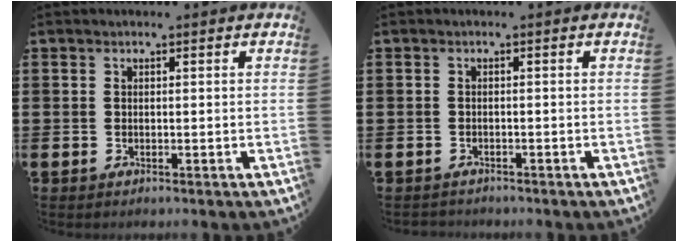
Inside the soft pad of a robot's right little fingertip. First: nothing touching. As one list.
[{"total": 0.6, "force": [-0.6, 0.1, -0.1], "torque": [-0.001, -0.002, -0.013]}]